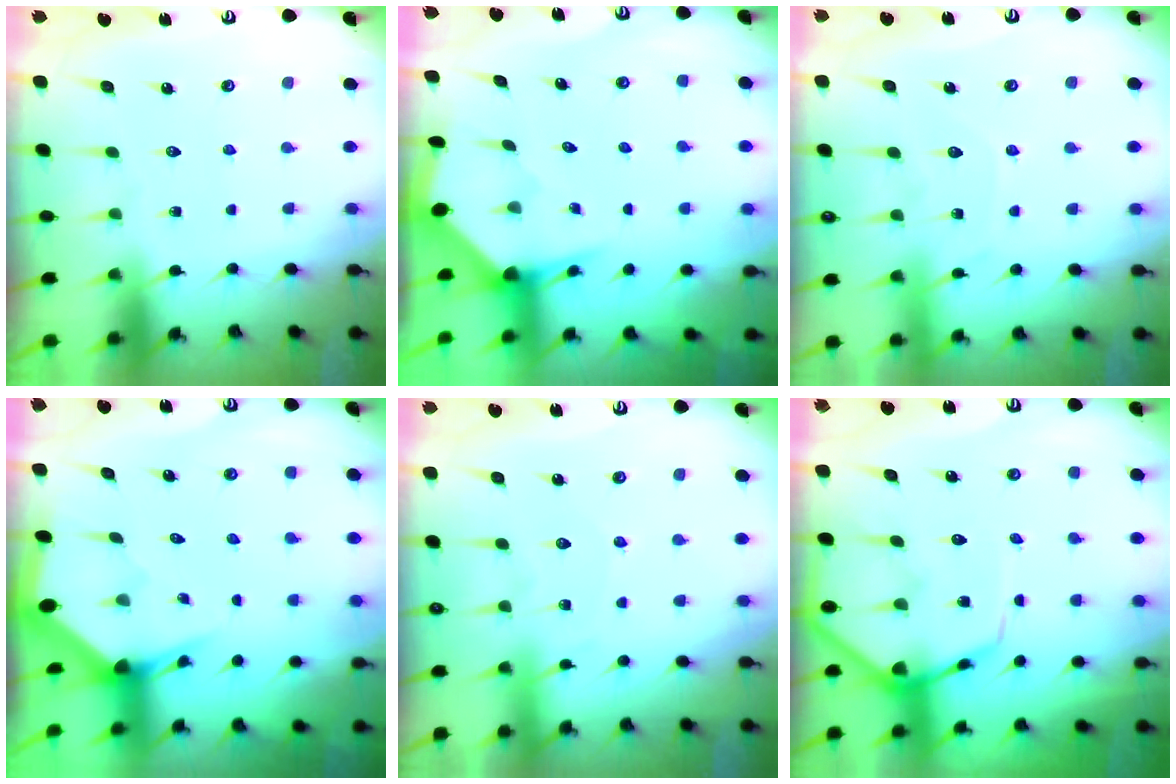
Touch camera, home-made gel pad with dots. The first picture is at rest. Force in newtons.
{"total": 3.4, "press": 3.4, "slide": 0.3}
{"total": 6.9, "press": 6.9, "slide": 0.5}
{"total": 2.9, "press": 2.9, "slide": 0.1}
{"total": 6.0, "press": 6.0, "slide": 0.7}
{"total": 8.5, "press": 8.5, "slide": 0.8}